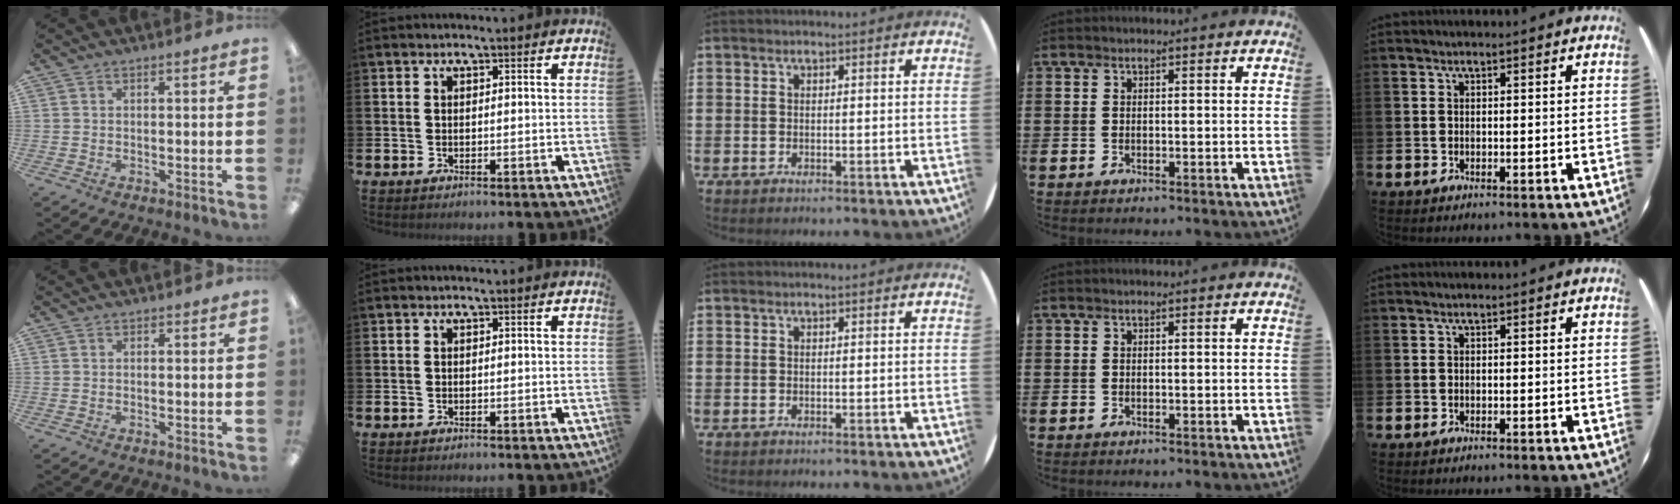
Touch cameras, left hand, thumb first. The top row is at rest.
{}